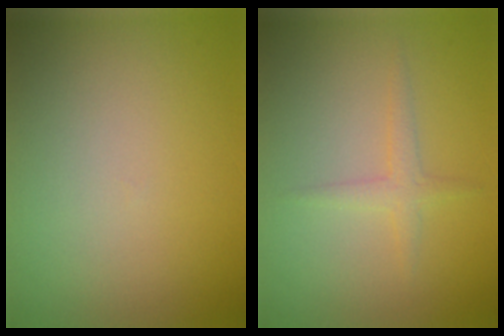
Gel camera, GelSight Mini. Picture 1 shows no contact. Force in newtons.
{"total": 1.5, "press": 1.5, "slide": 0.1}